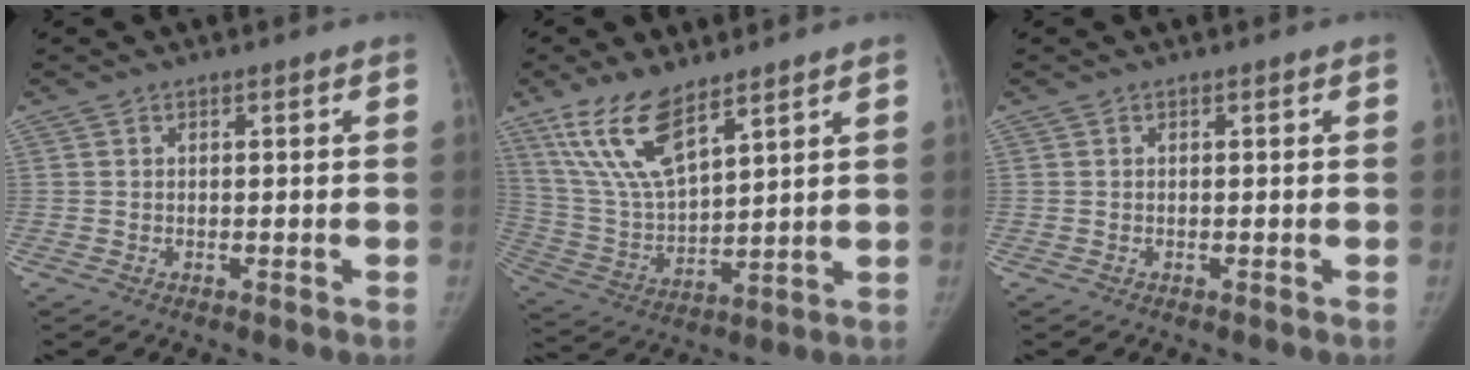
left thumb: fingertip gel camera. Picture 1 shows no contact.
{"total": 14.4, "force": [9.5, 5.1, 9.6], "torque": [-0.176, -0.042, 0.201]}
{"total": 0.0}